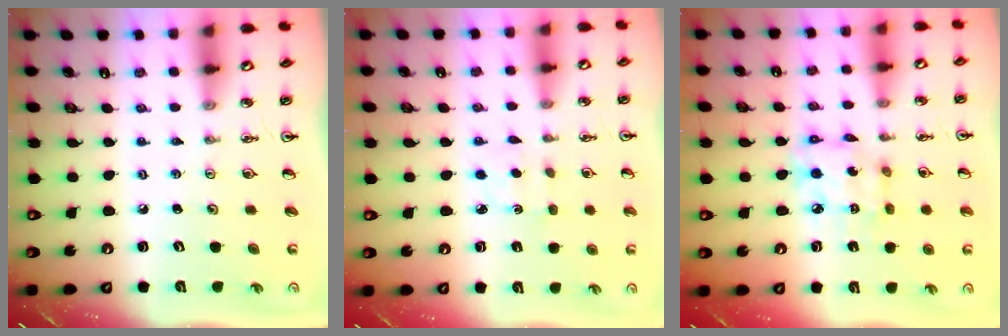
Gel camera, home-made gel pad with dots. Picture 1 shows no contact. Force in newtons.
{"total": 1.8, "press": 1.7, "slide": 0.5}
{"total": 8.2, "press": 8.1, "slide": 0.4}